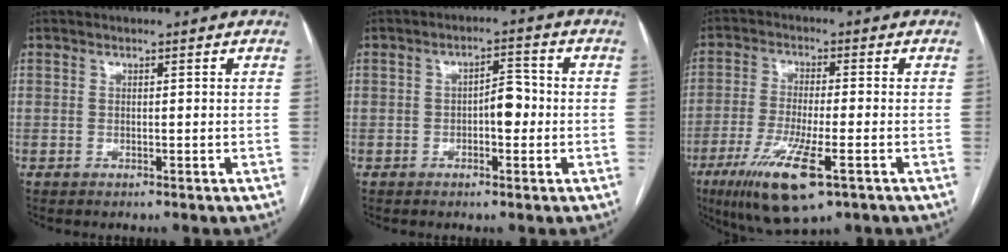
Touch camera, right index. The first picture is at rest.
{"total": 3.8, "force": [-0.7, 1.6, 3.4], "torque": [-0.046, 0.012, -0.011]}
{"total": 12.2, "force": [-6.2, 2.1, 10.3], "torque": [-0.199, -0.031, -0.103]}